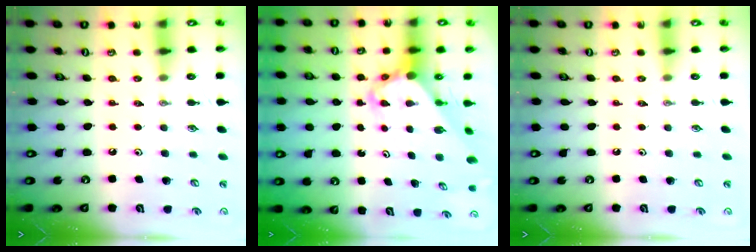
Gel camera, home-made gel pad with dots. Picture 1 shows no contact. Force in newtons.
{"total": 4.3, "press": 4.3, "slide": 0.2}
{"total": 0.0}